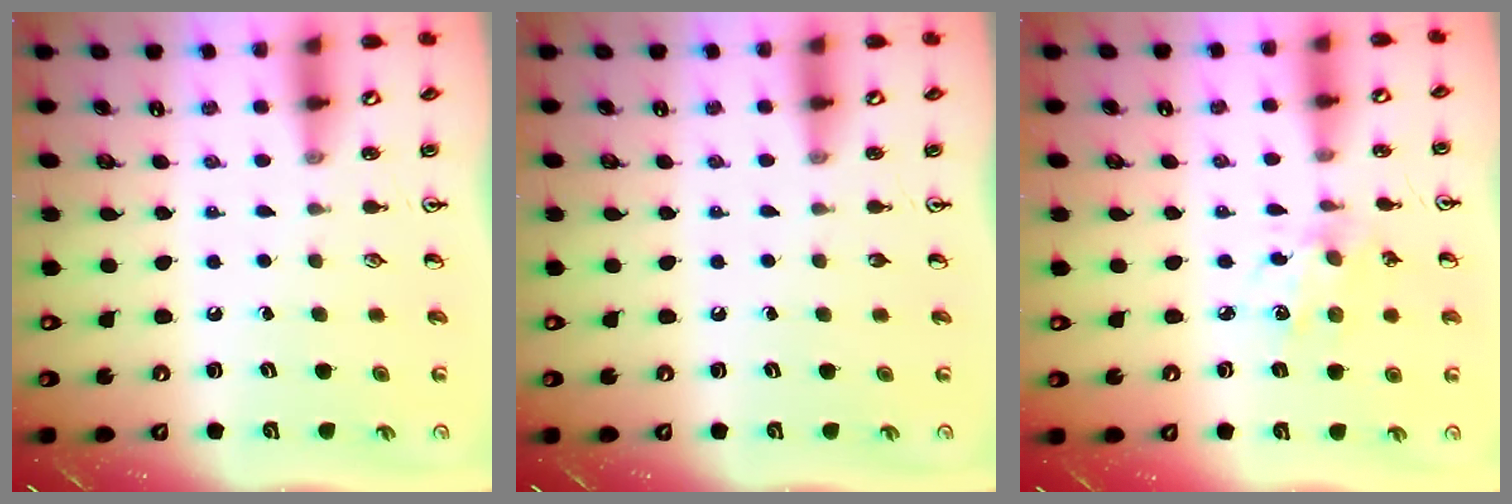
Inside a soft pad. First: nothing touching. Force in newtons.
{"total": 0.0}
{"total": 3.9, "press": 3.8, "slide": 1.0}